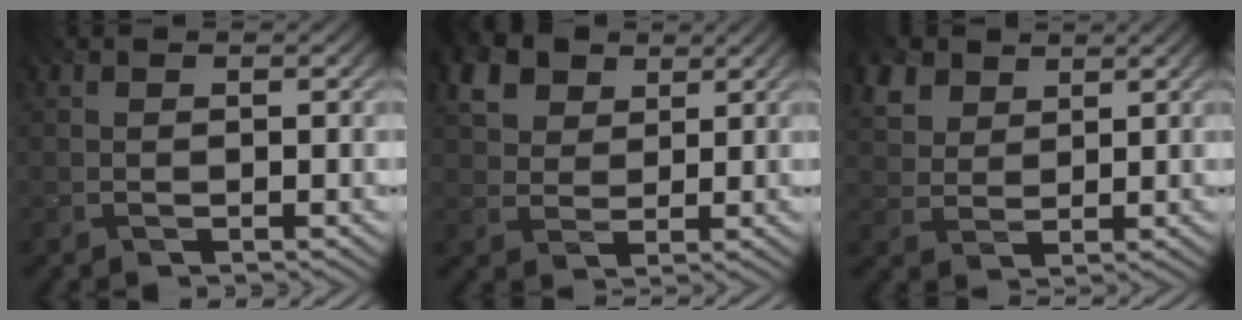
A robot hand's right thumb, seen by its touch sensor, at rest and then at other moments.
{"total": 6.2, "force": [3.0, 4.3, 3.2], "torque": [-0.089, 0.008, 0.052]}
{"total": 5.6, "force": [3.6, 3.5, 2.6], "torque": [-0.085, 0.003, 0.074]}